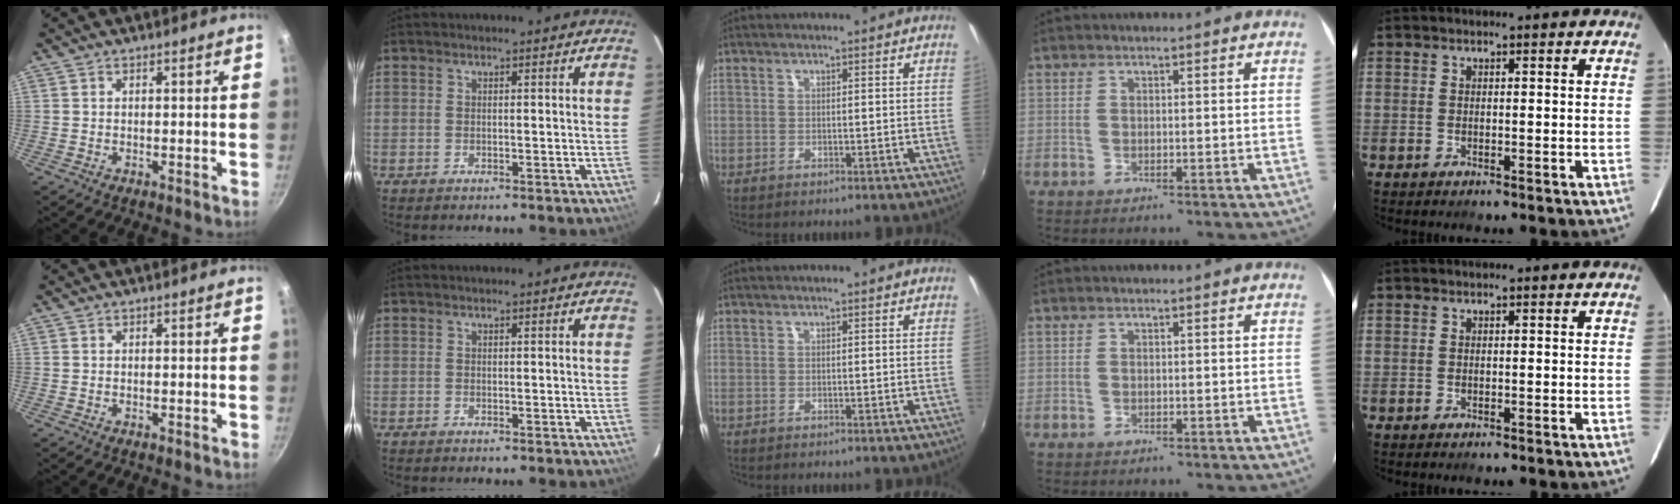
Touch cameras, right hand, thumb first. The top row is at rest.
{}